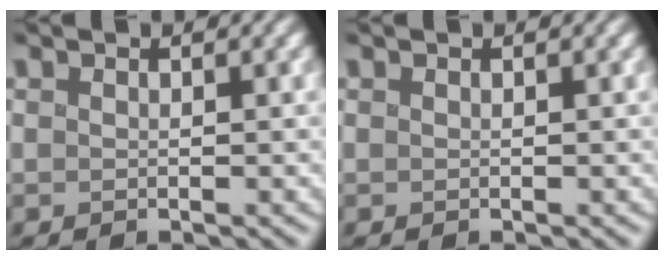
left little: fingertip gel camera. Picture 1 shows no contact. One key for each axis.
{"total": 0.0}